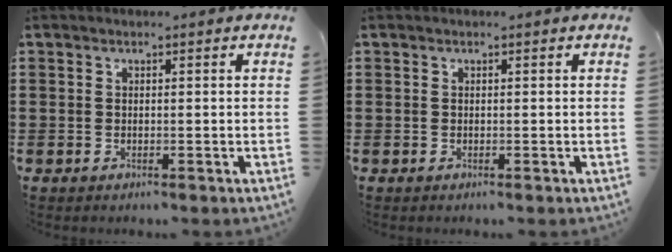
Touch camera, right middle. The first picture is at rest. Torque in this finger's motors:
{"motor_torque": [0.33, -0.64, 0.00, -0.01]}